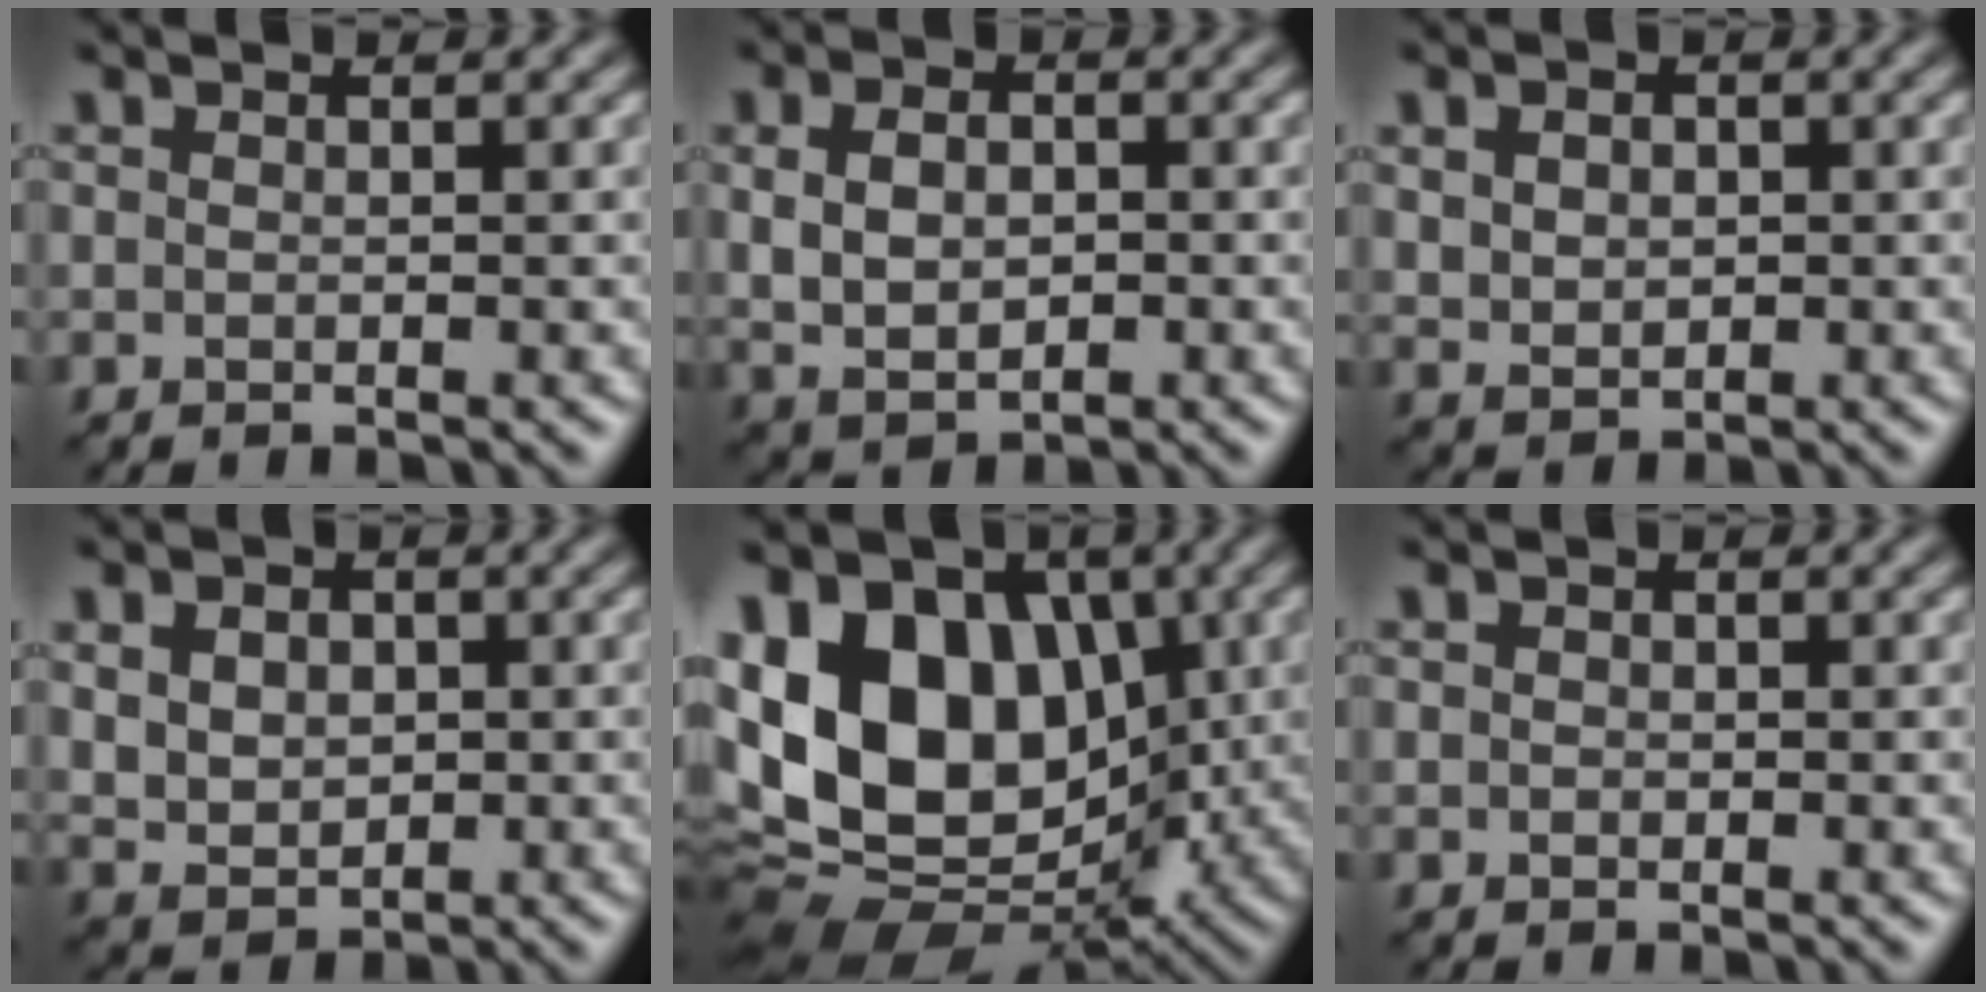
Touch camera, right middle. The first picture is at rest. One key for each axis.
{"total": 5.0, "fx": 0.3, "fy": 3.7, "fz": 3.5, "tx": -0.065, "ty": 0.002, "tz": 0.011}
{"total": 2.9, "fx": 0.7, "fy": 2.3, "fz": 1.6, "tx": -0.036, "ty": 0.004, "tz": 0.014}
{"total": 4.7, "fx": 1.0, "fy": 3.7, "fz": 2.7, "tx": -0.057, "ty": 0.007, "tz": 0.009}
{"total": 16.6, "fx": 0.4, "fy": 12.2, "fz": 11.1, "tx": -0.192, "ty": 0.016, "tz": 0.008}
{"total": 0.7, "fx": 0.1, "fy": 0.6, "fz": 0.2, "tx": 0.000, "ty": -0.004, "tz": -0.002}